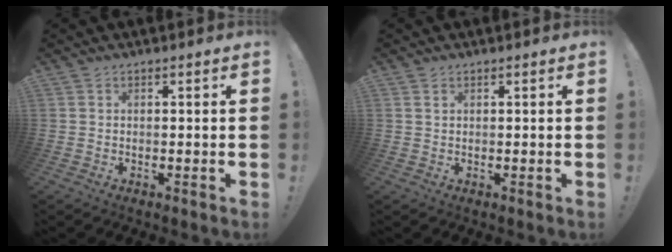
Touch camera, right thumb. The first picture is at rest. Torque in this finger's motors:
{"motor_torque": [0.60, -0.12, 0.21, -0.27, 0.04]}